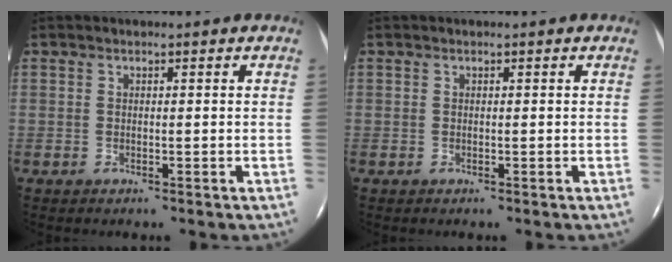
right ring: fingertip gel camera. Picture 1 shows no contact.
{"total": 0.0}